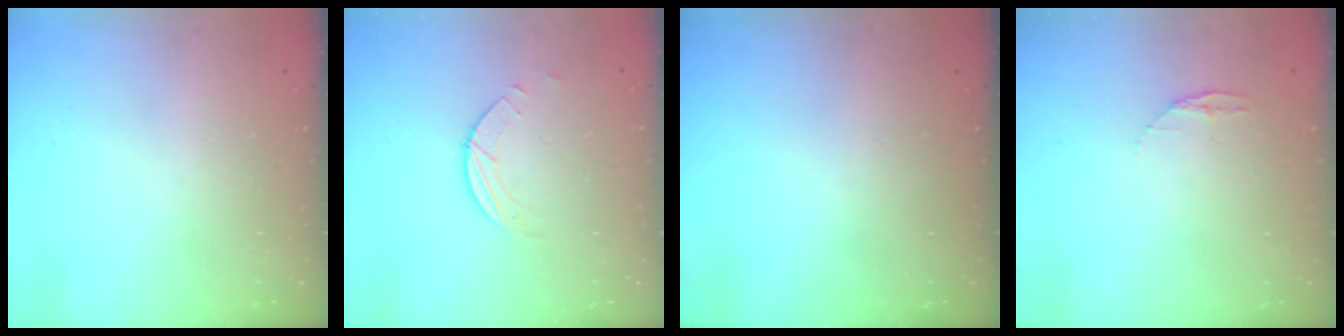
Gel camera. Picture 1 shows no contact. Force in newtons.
{"total": 1.5, "press": 1.5, "slide": 0.1}
{"total": 0.0}
{"total": 3.4, "press": 3.4, "slide": 0.4}